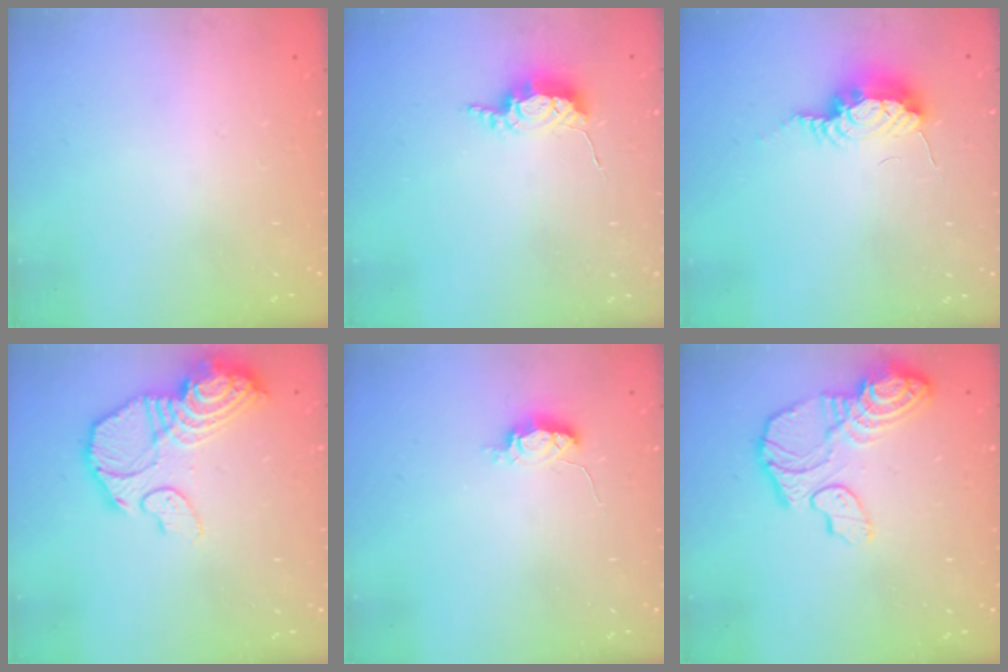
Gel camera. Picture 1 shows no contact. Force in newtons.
{"total": 6.3, "press": 6.2, "slide": 0.4}
{"total": 8.0, "press": 7.9, "slide": 1.2}
{"total": 15.3, "press": 15.2, "slide": 1.4}
{"total": 4.7, "press": 4.7, "slide": 0.4}
{"total": 14.3, "press": 14.3, "slide": 1.0}